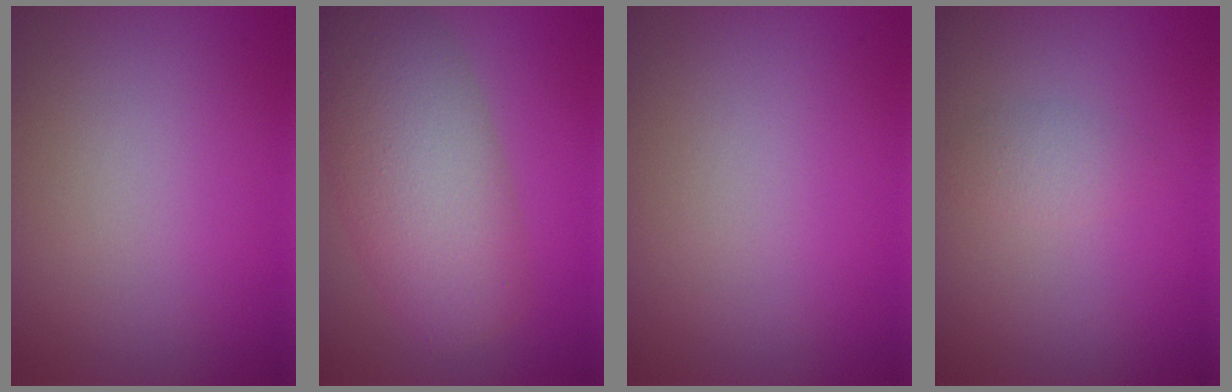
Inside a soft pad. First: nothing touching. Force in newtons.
{"total": 8.5, "press": 8.5, "slide": 0.5}
{"total": 0.0}
{"total": 1.4, "press": 1.4, "slide": 0.0}